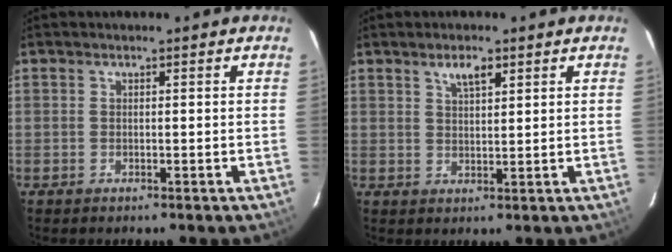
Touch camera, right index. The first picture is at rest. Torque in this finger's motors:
{"motor_torque": [0.15, 0.09, 0.12, 0.04]}